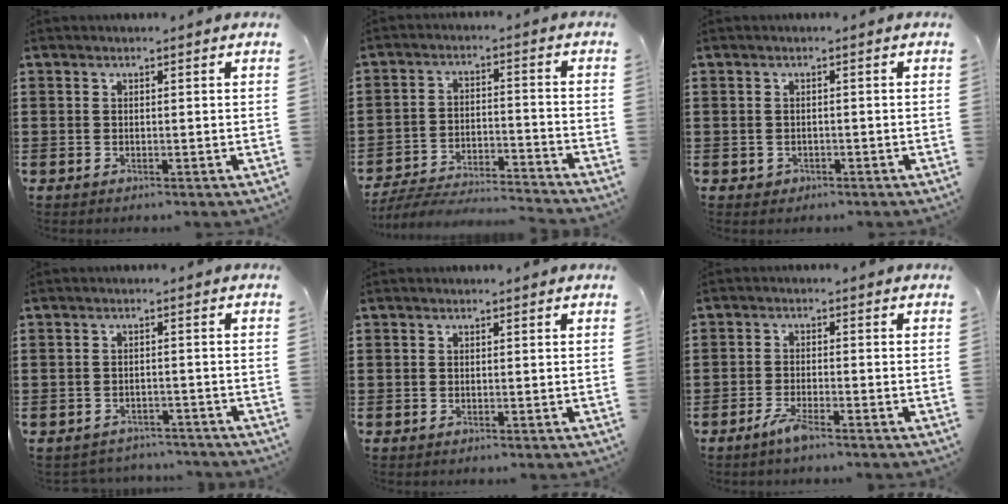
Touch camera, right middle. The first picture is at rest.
{"total": 5.7, "force": [-5.5, 0.6, 1.3], "torque": [-0.033, 0.003, -0.113]}
{"total": 0.7, "force": [-0.3, 0.6, 0.1], "torque": [-0.006, 0.003, -0.007]}
{"total": 2.2, "force": [-2.2, 0.4, -0.2], "torque": [-0.006, -0.001, -0.048]}
{"total": 0.0}
{"total": 3.0, "force": [-2.1, 0.2, 2.1], "torque": [-0.049, -0.005, -0.041]}